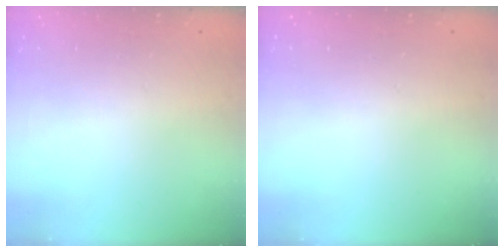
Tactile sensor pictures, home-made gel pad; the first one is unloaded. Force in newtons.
{"total": 0.0}